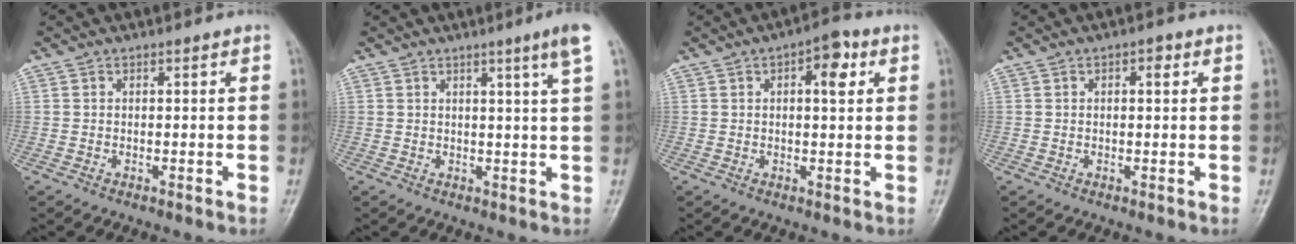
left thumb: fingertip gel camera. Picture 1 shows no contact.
{"total": 4.6, "force": [2.5, -1.0, 3.7], "torque": [-0.056, -0.015, 0.035]}
{"total": 5.9, "force": [2.0, 2.5, 4.9], "torque": [-0.056, 0.006, 0.021]}
{"total": 1.8, "force": [0.6, 0.9, 1.5], "torque": [-0.016, 0.003, 0.006]}